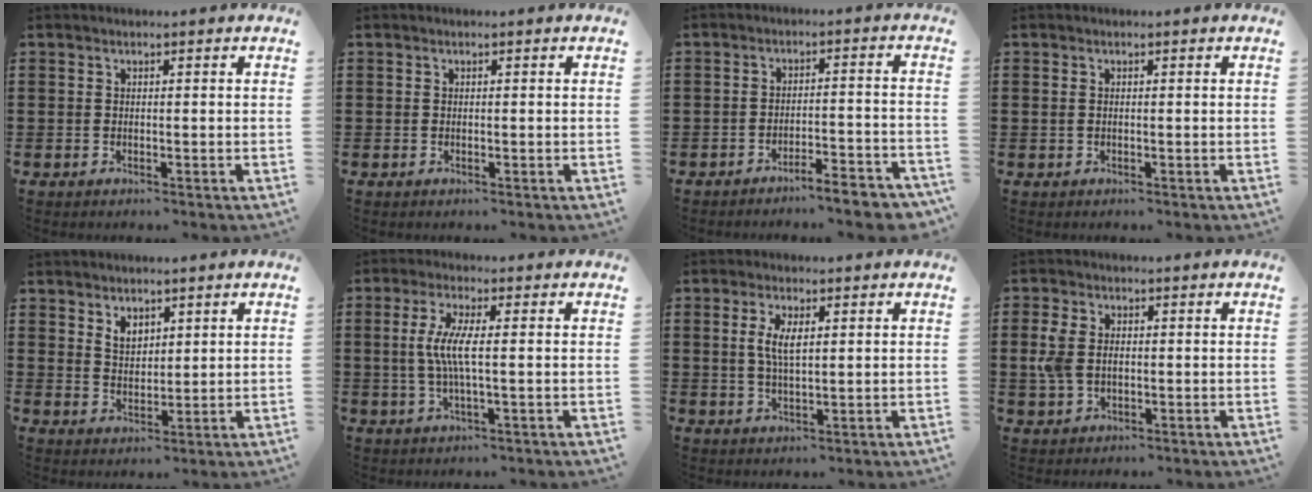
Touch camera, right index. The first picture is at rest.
{"total": 0.0}
{"total": 4.8, "force": [-4.5, -0.2, 1.6], "torque": [-0.027, -0.011, -0.087]}
{"total": 0.7, "force": [0.1, 0.4, 0.5], "torque": [-0.012, 0.003, 0.001]}
{"total": 3.4, "force": [2.3, 2.2, 1.2], "torque": [-0.031, 0.010, 0.043]}
{"total": 5.9, "force": [0.0, 0.9, 5.8], "torque": [-0.129, -0.009, -0.010]}
{"total": 4.5, "force": [1.0, 1.6, 4.0], "torque": [-0.083, 0.006, 0.016]}
{"total": 4.1, "force": [0.1, 3.0, 2.9], "torque": [-0.075, 0.005, -0.004]}